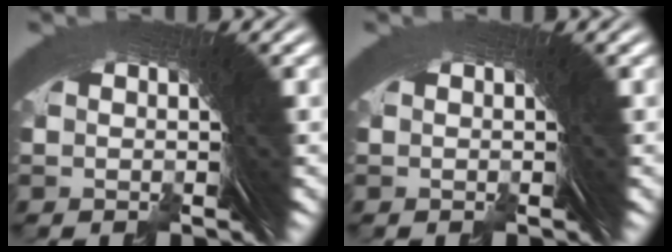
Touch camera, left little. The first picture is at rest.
{"total": 0.0}